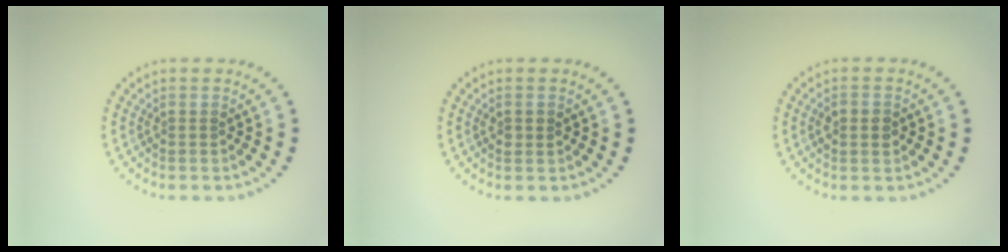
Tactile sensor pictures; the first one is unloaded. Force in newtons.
{"total": 1.0, "press": 1.0, "slide": 0.1}
{"total": 1.8, "press": 1.8, "slide": 0.1}